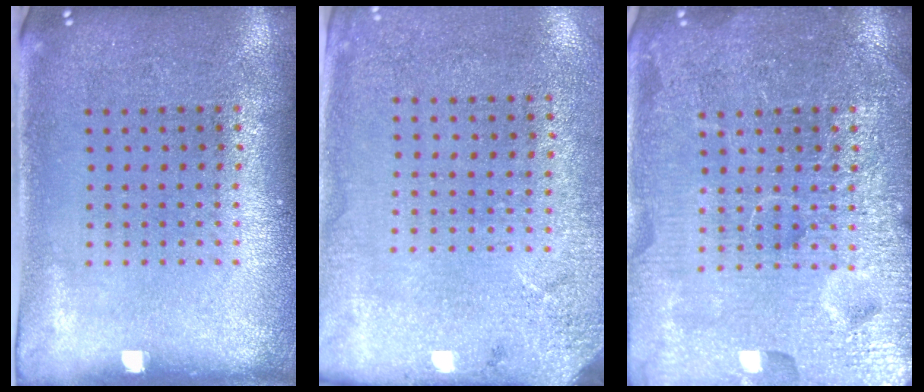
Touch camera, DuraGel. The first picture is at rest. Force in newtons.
{"total": 2.7, "press": 2.2, "slide": 1.5}
{"total": 7.0, "press": 7.0, "slide": 0.9}